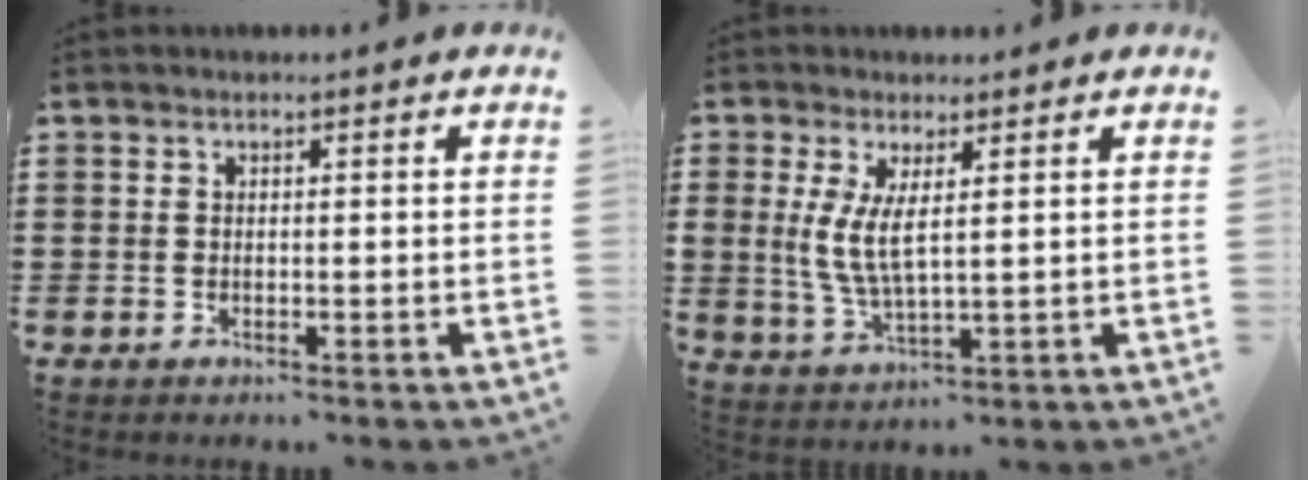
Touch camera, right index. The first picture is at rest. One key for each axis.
{"total": 5.2, "fx": 1.4, "fy": 1.8, "fz": 4.7, "tx": -0.104, "ty": -0.002, "tz": 0.023}